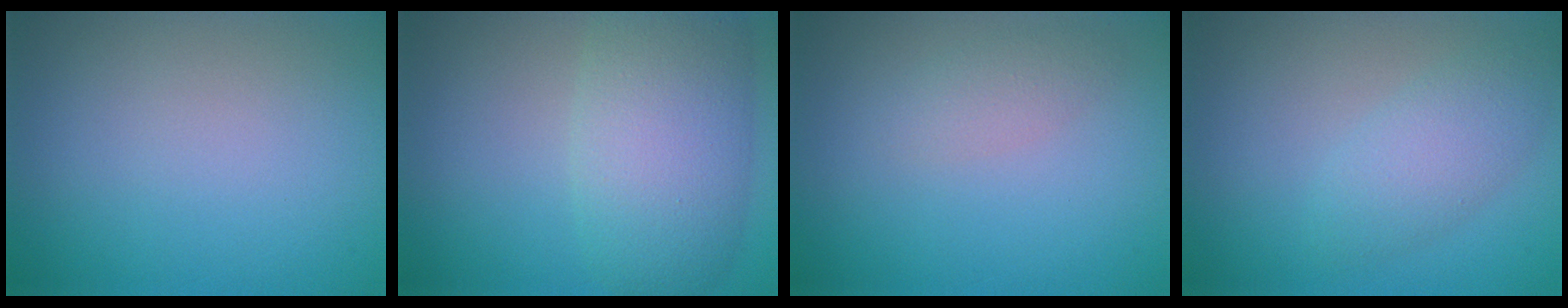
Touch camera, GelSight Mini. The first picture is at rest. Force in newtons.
{"total": 6.9, "press": 6.9, "slide": 0.1}
{"total": 1.5, "press": 1.5, "slide": 0.1}
{"total": 2.9, "press": 2.9, "slide": 0.0}